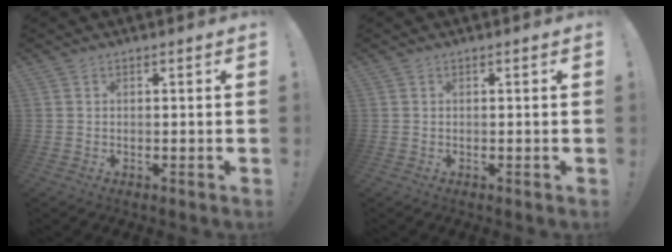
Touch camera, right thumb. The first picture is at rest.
{"total": 0.0}